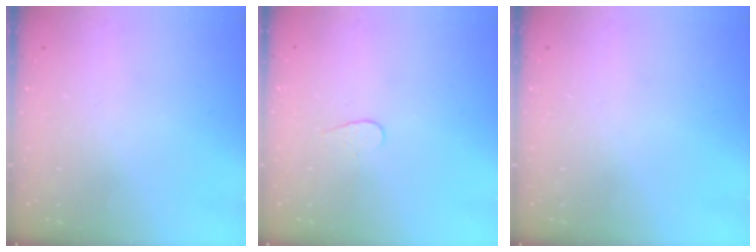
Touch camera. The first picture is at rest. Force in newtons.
{"total": 3.7, "press": 3.7, "slide": 0.4}
{"total": 0.0}